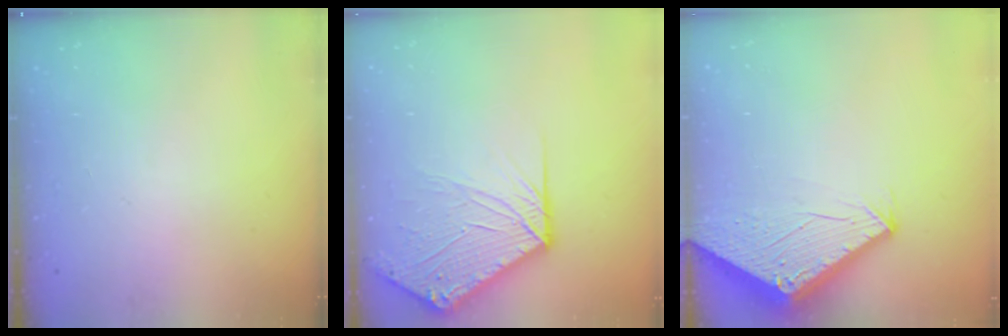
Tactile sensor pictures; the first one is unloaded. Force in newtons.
{"total": 11.6, "press": 11.4, "slide": 1.7}
{"total": 2.8, "press": 2.8, "slide": 0.1}